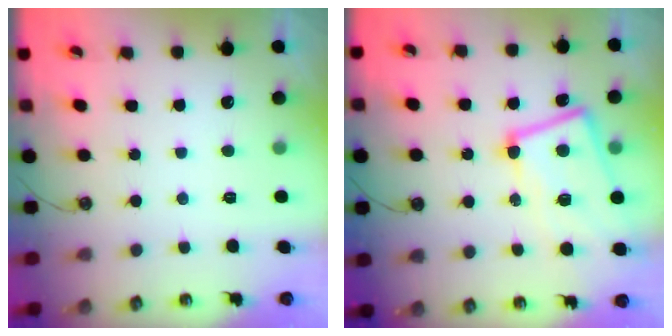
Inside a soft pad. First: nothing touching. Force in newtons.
{"total": 9.6, "press": 9.5, "slide": 1.7}